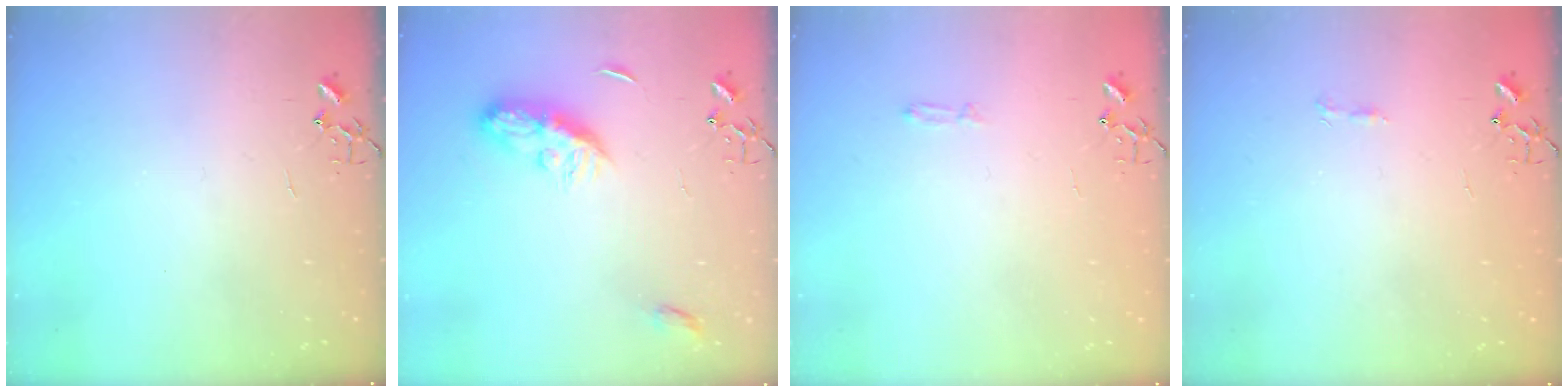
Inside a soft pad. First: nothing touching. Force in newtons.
{"total": 8.5, "press": 8.4, "slide": 0.3}
{"total": 2.8, "press": 2.8, "slide": 0.4}
{"total": 5.0, "press": 4.9, "slide": 0.6}